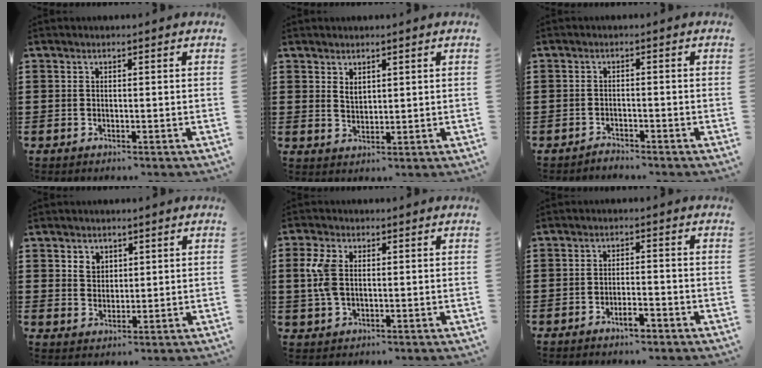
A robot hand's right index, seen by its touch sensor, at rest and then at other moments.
{"total": 1.9, "force": [1.4, 1.0, 0.7], "torque": [-0.016, 0.002, 0.027]}
{"total": 1.4, "force": [-1.4, 0.1, -0.1], "torque": [-0.003, 0.005, -0.030]}
{"total": 2.7, "force": [1.7, 2.1, 0.3], "torque": [-0.007, 0.005, 0.030]}
{"total": 5.2, "force": [0.8, 3.2, 4.1], "torque": [-0.107, 0.005, 0.008]}
{"total": 3.1, "force": [-2.2, 0.8, 2.1], "torque": [-0.035, 0.004, -0.041]}